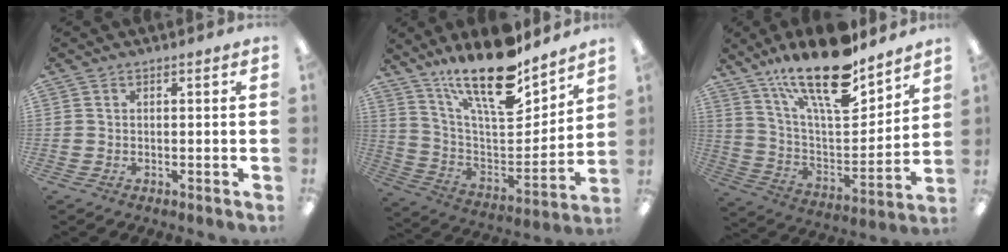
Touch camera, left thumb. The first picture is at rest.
{"total": 21.3, "force": [16.4, 6.4, 12.0], "torque": [-0.212, -0.110, 0.282]}
{"total": 22.3, "force": [16.4, 7.4, 13.1], "torque": [-0.223, -0.104, 0.280]}